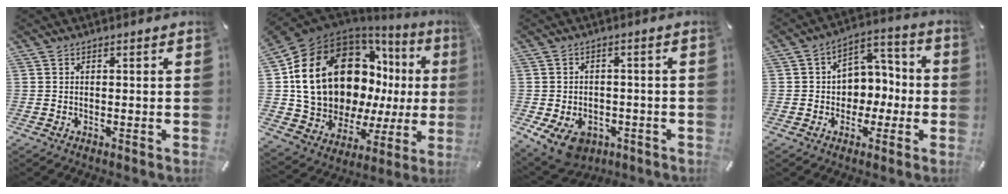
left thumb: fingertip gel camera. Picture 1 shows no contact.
{"total": 25.0, "force": [5.4, 17.4, 17.1], "torque": [-0.316, -0.048, 0.123]}
{"total": 8.8, "force": [-4.2, 6.1, 4.7], "torque": [-0.091, 0.022, -0.073]}
{"total": 7.9, "force": [-1.6, 7.4, 2.4], "torque": [-0.028, 0.018, -0.030]}